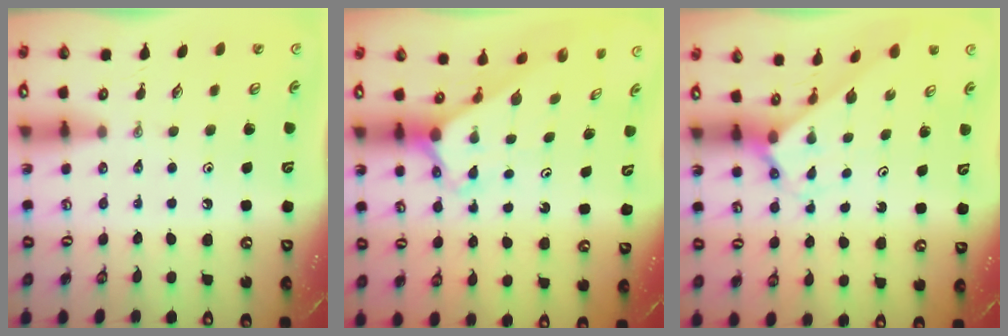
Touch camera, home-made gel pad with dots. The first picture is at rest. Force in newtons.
{"total": 2.3, "press": 2.3, "slide": 0.2}
{"total": 2.3, "press": 2.3, "slide": 0.2}